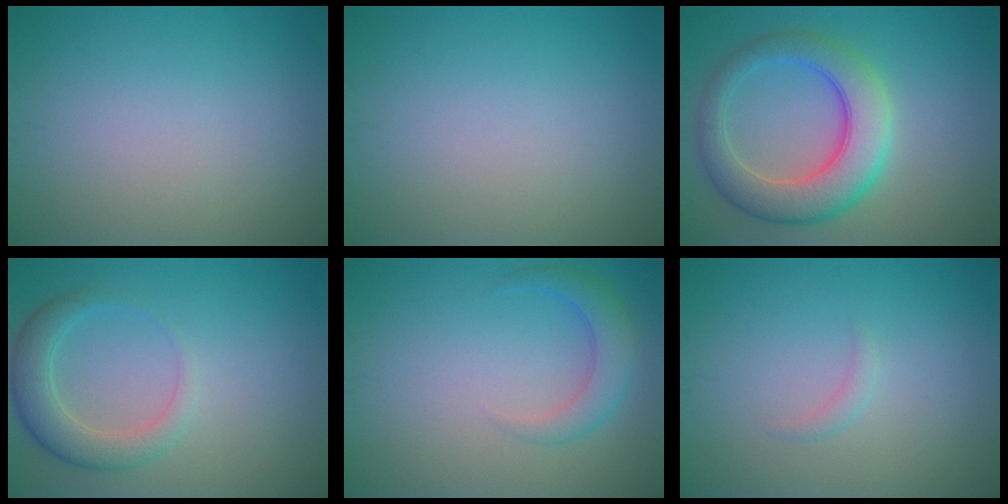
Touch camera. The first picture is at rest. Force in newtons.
{"total": 0.0}
{"total": 7.1, "press": 7.1, "slide": 0.1}
{"total": 3.7, "press": 3.7, "slide": 0.3}
{"total": 2.9, "press": 2.9, "slide": 0.2}
{"total": 0.8, "press": 0.8, "slide": 0.1}